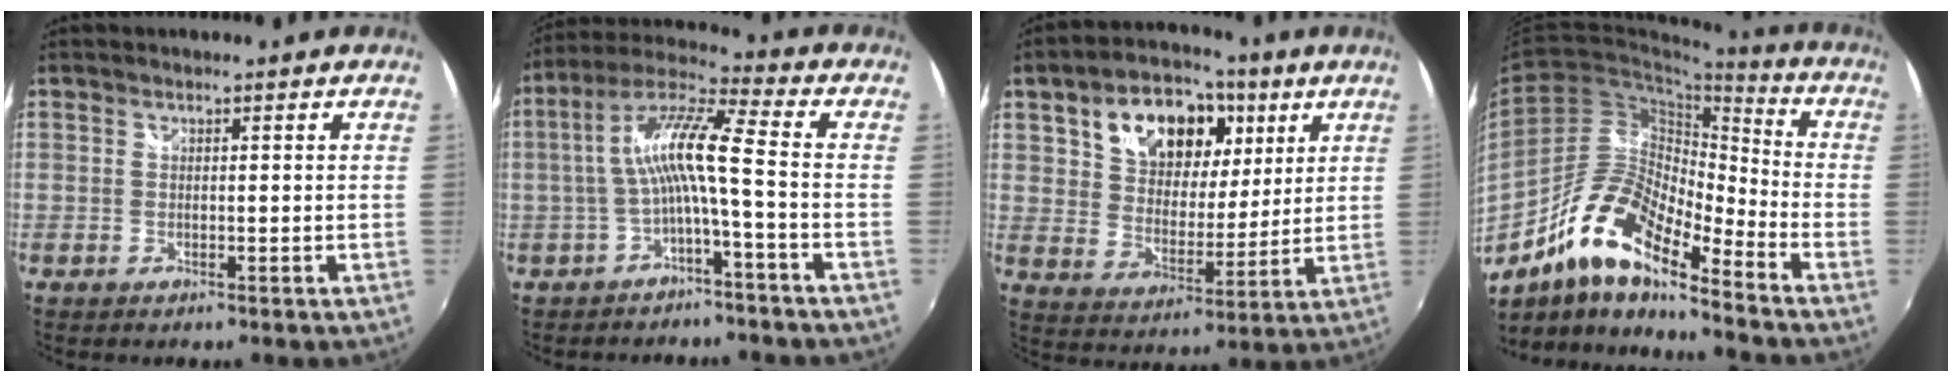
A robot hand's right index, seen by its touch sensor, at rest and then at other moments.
{"total": 10.3, "force": [-2.3, 0.3, 10.1], "torque": [-0.208, 0.018, -0.040]}
{"total": 18.6, "force": [8.5, 11.7, 11.6], "torque": [-0.219, 0.044, 0.148]}
{"total": 16.2, "force": [-10.7, 4.3, 11.3], "torque": [-0.209, -0.001, -0.211]}